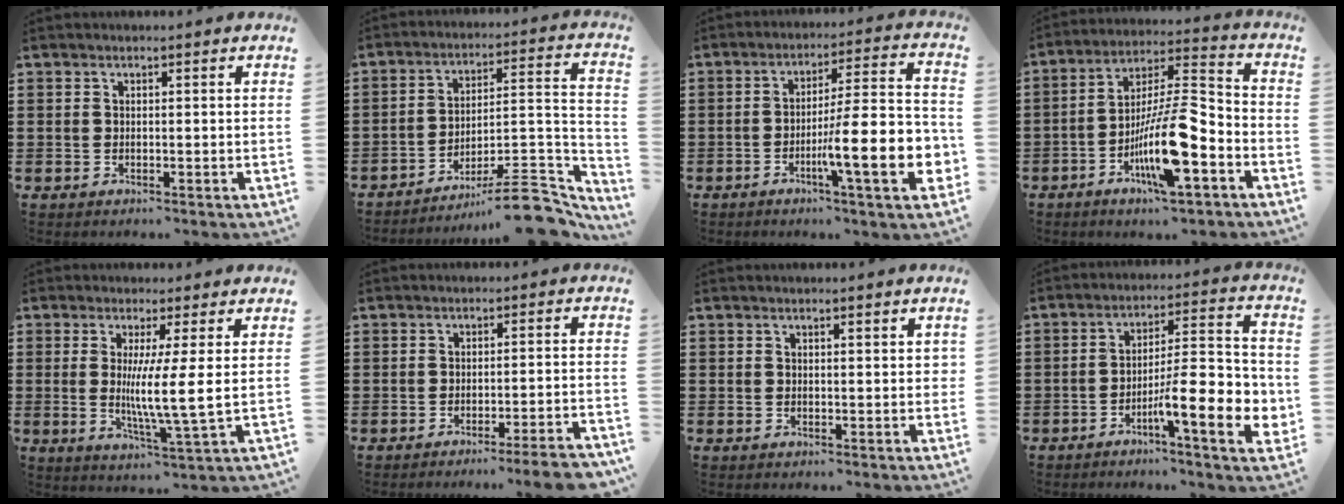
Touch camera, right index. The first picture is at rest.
{"total": 10.7, "force": [-8.5, 2.2, 6.0], "torque": [-0.073, 0.026, -0.162]}
{"total": 13.7, "force": [-4.7, 2.1, 12.7], "torque": [-0.199, -0.019, -0.085]}
{"total": 13.2, "force": [-5.5, 2.9, 11.7], "torque": [-0.235, -0.006, -0.107]}
{"total": 7.2, "force": [0.9, -0.2, 7.2], "torque": [-0.128, -0.015, 0.010]}
{"total": 4.0, "force": [-3.4, -0.5, 2.2], "torque": [-0.034, -0.014, -0.064]}
{"total": 0.9, "force": [0.4, 0.5, 0.6], "torque": [-0.004, 0.003, 0.004]}
{"total": 12.1, "force": [-4.5, 2.5, 10.9], "torque": [-0.184, -0.010, -0.081]}